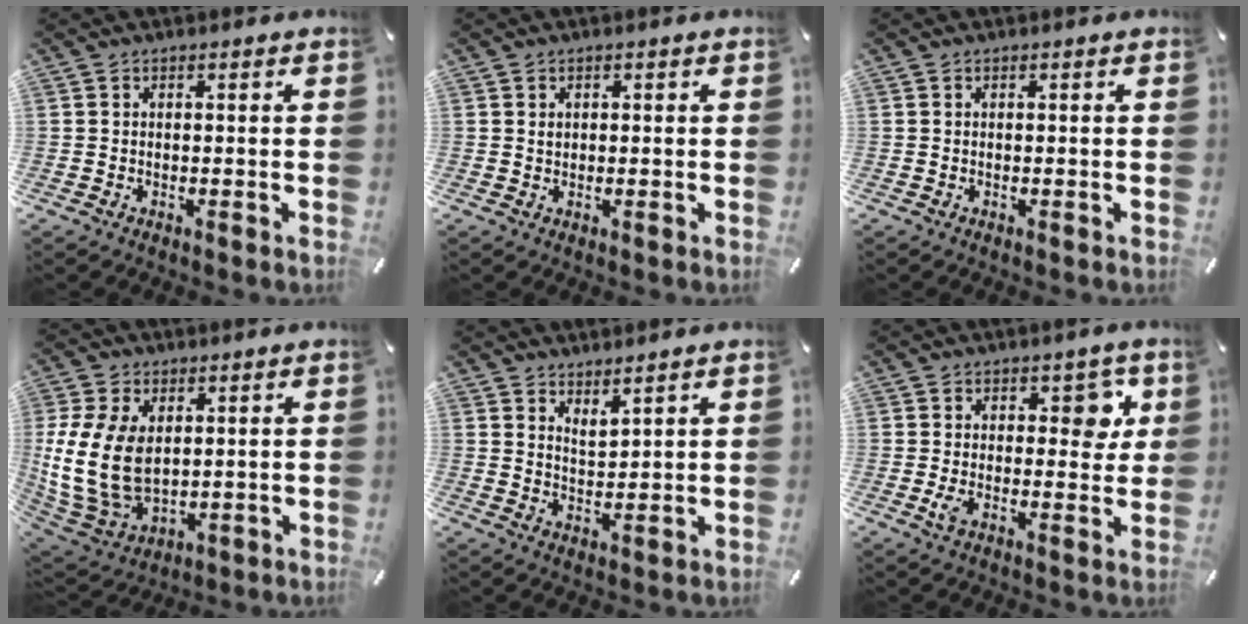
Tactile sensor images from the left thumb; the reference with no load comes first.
{"total": 0.9, "force": [0.2, 0.9, 0.1], "torque": [-0.005, 0.002, 0.005]}
{"total": 0.0}
{"total": 15.6, "force": [1.7, 11.1, 10.8], "torque": [-0.251, -0.016, 0.033]}
{"total": 3.2, "force": [3.2, 0.4, -0.1], "torque": [0.002, -0.022, 0.059]}
{"total": 7.8, "force": [2.1, 4.7, 5.8], "torque": [-0.059, -0.010, 0.030]}